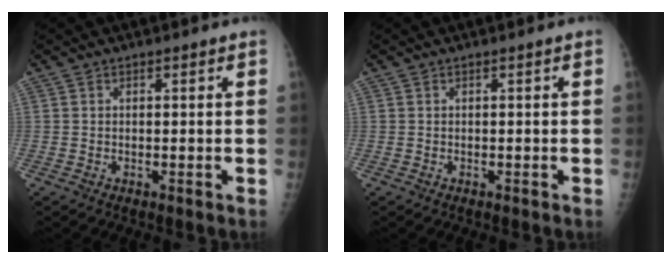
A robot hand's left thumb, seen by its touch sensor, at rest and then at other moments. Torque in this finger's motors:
{"motor_torque": [0.06, 0.06, 0.03, -0.03, 0.00]}